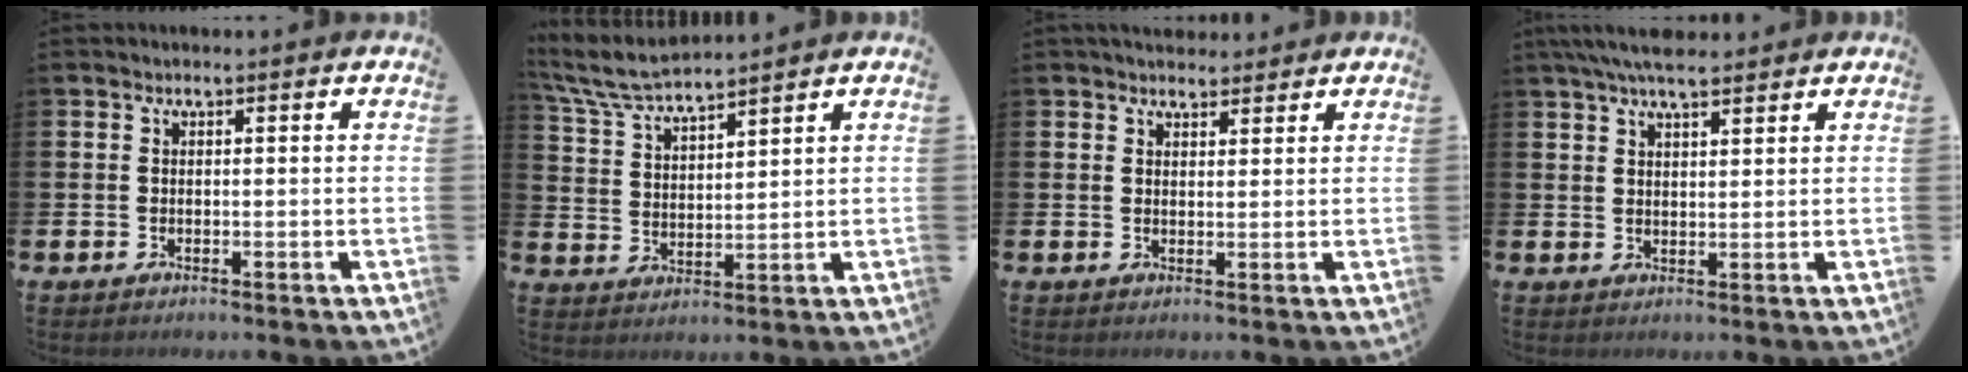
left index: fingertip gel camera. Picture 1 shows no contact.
{"total": 6.4, "force": [6.1, 0.4, 2.0], "torque": [-0.066, -0.026, 0.111]}
{"total": 2.9, "force": [2.7, 0.9, 0.1], "torque": [0.003, -0.011, 0.048]}
{"total": 5.7, "force": [4.9, 1.4, 2.5], "torque": [-0.052, -0.016, 0.088]}